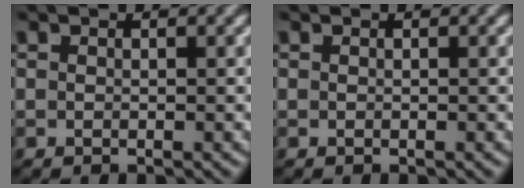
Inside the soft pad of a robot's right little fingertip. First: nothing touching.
{"total": 0.0}